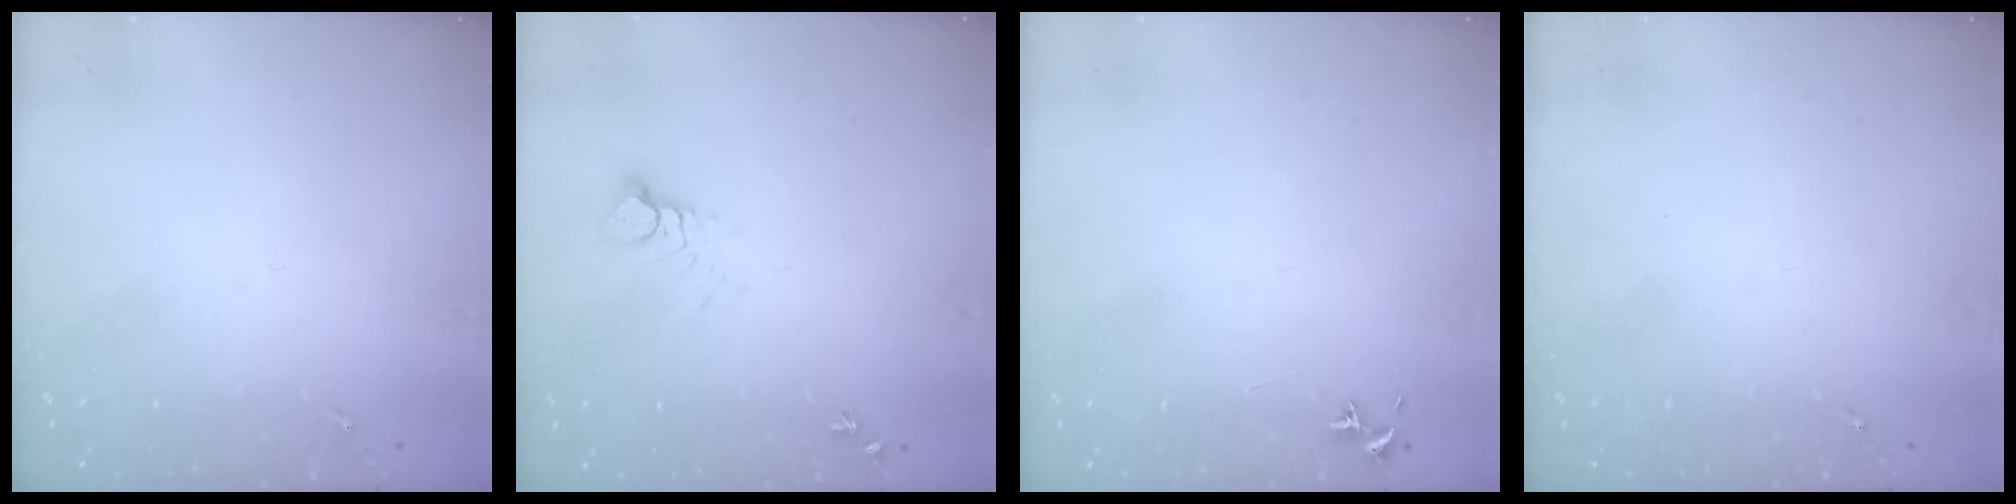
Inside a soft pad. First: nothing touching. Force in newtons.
{"total": 4.0, "press": 3.9, "slide": 0.4}
{"total": 0.8, "press": 0.7, "slide": 0.3}
{"total": 0.0}